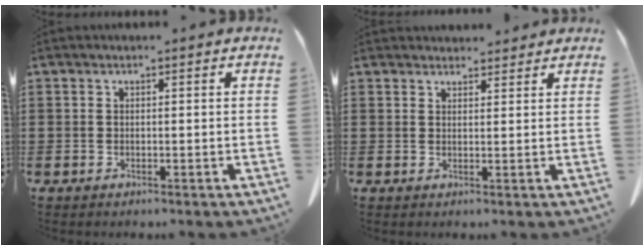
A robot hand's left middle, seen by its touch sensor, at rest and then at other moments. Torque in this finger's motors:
{"motor_torque": [0.13, -0.13, 0.22, 0.05]}